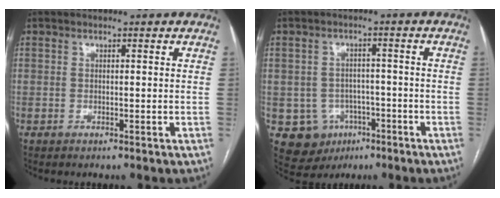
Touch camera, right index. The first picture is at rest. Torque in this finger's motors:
{"motor_torque": [-0.27, -0.13, -0.65, -0.21]}